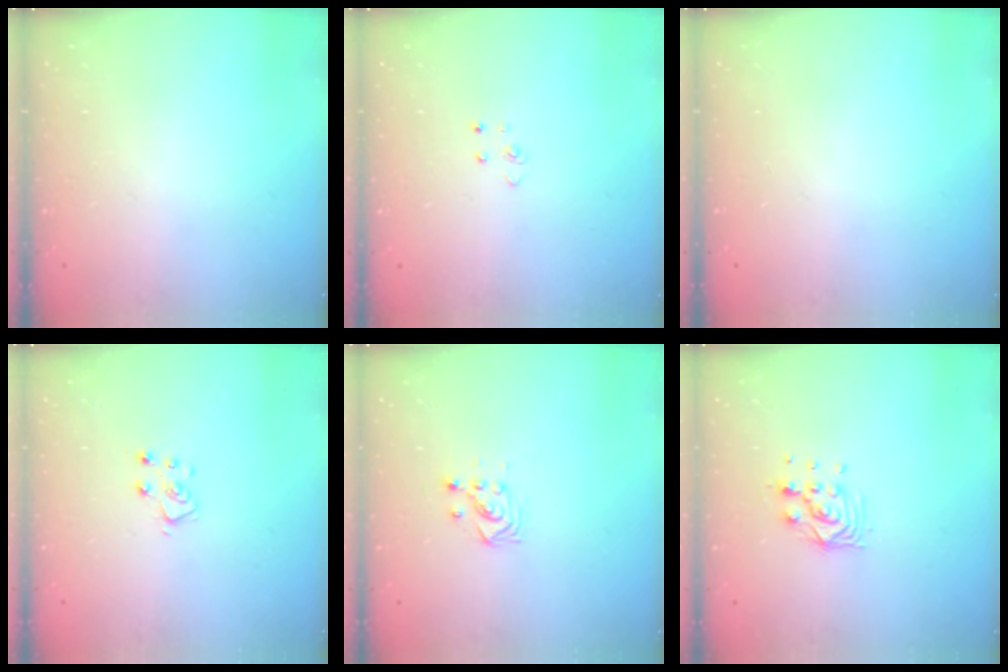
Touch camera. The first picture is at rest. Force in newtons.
{"total": 2.8, "press": 2.8, "slide": 0.3}
{"total": 0.0}
{"total": 5.7, "press": 5.7, "slide": 0.5}
{"total": 2.9, "press": 2.9, "slide": 0.4}
{"total": 8.8, "press": 8.8, "slide": 0.7}